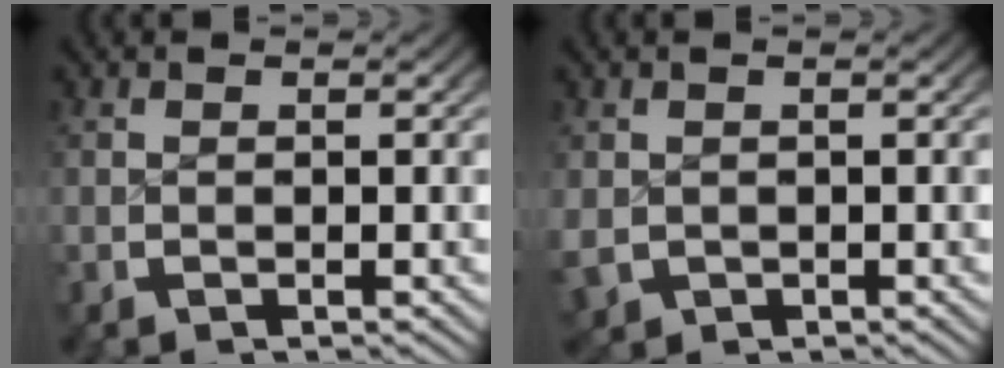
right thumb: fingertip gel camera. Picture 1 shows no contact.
{"total": 2.1, "force": [-0.4, 2.0, 0.5], "torque": [-0.021, -0.016, 0.005]}